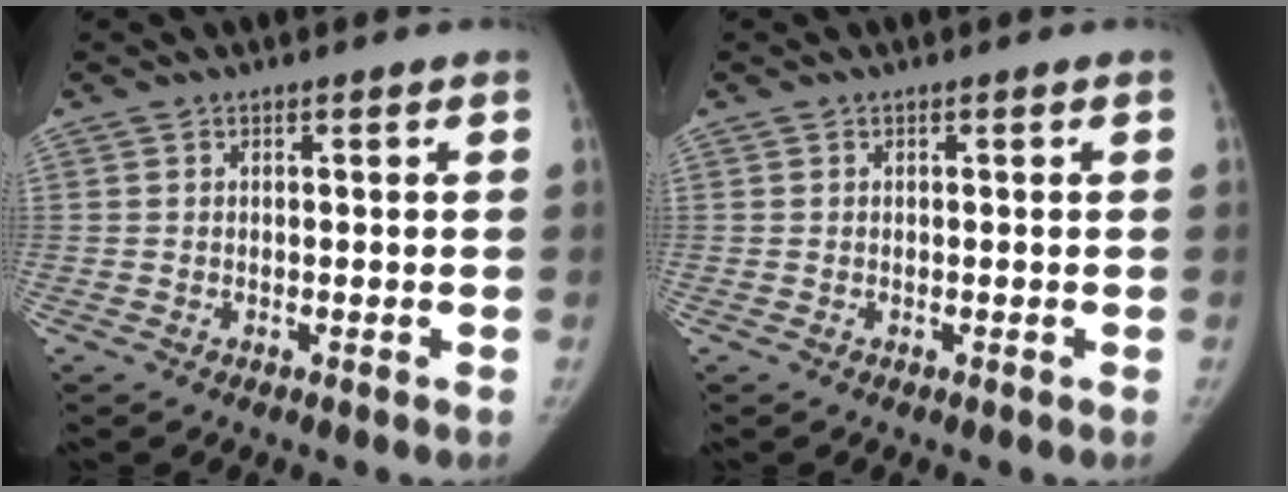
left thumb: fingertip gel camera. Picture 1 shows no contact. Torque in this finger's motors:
{"motor_torque": [0.33, -0.11, 0.19, -0.49, 0.07]}